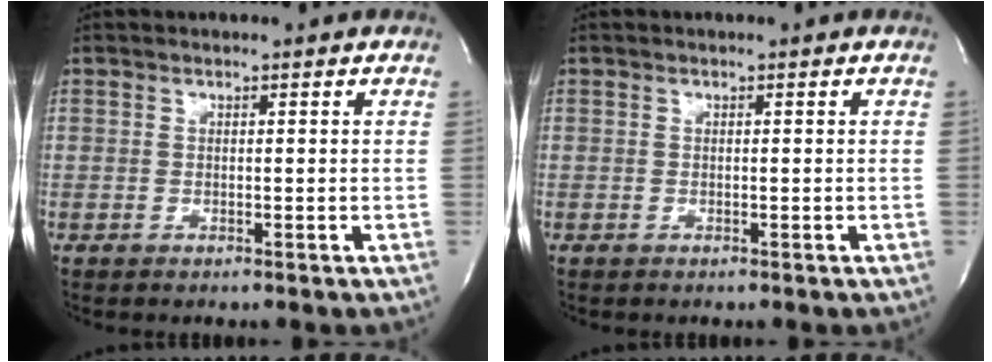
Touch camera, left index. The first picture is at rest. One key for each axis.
{"total": 0.0}